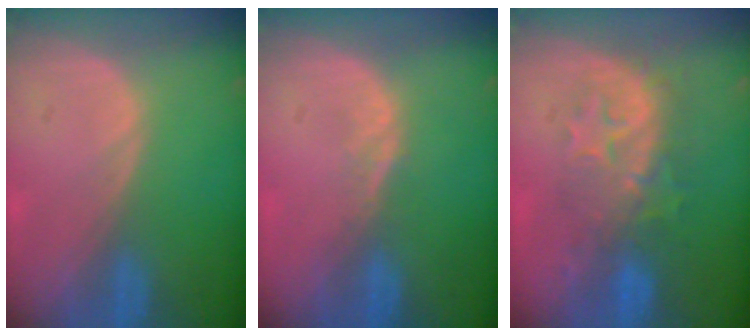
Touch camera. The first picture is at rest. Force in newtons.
{"total": 1.5, "press": 1.2, "slide": 0.9}
{"total": 8.1, "press": 7.9, "slide": 1.7}